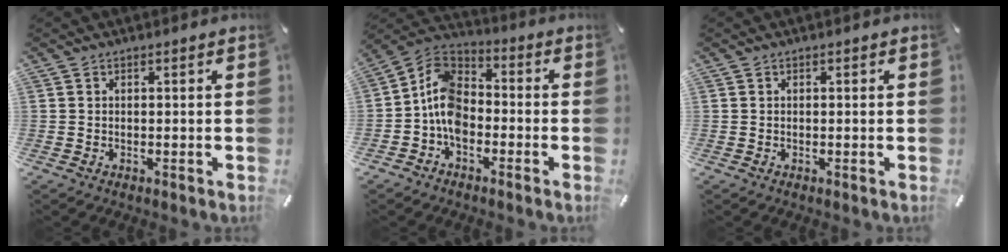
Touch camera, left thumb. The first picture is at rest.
{"total": 9.7, "force": [-3.9, 6.7, 5.9], "torque": [-0.141, 0.011, -0.081]}
{"total": 0.0}